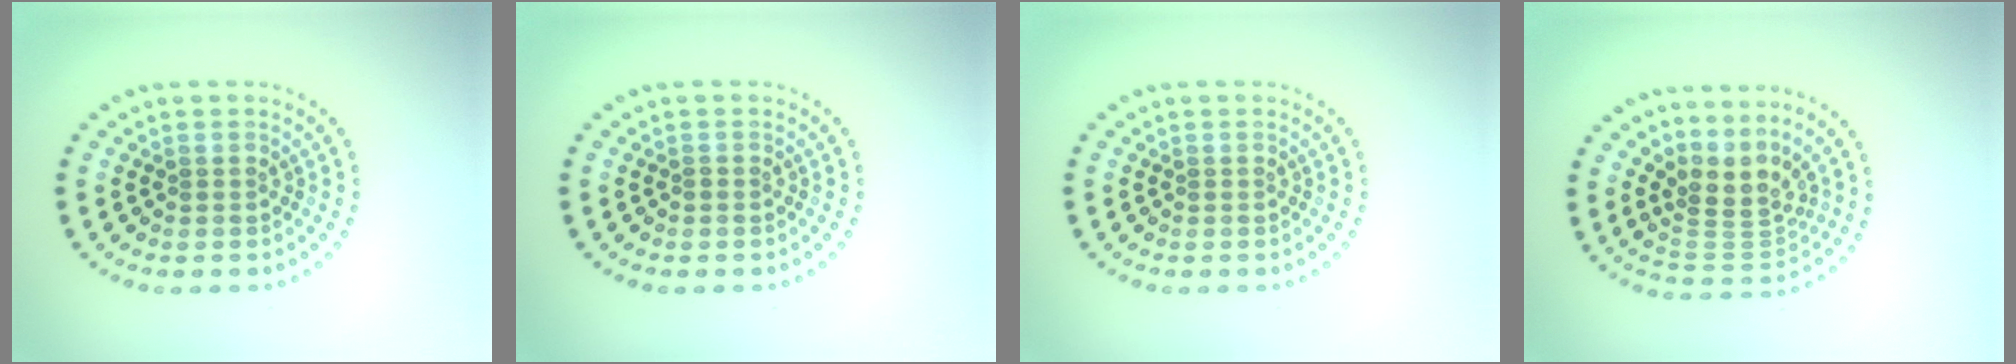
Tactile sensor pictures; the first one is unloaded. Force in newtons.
{"total": 0.5, "press": 0.4, "slide": 0.4}
{"total": 0.0}
{"total": 3.5, "press": 2.4, "slide": 2.5}